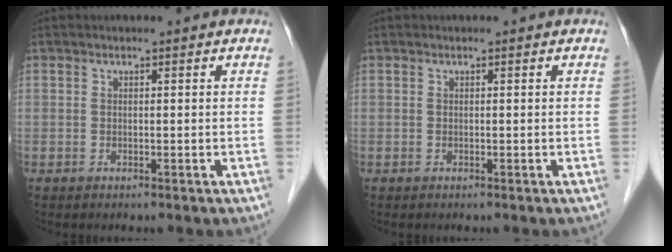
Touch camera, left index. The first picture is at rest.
{"total": 0.0}